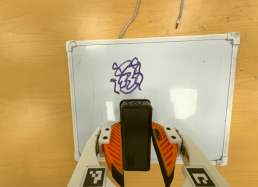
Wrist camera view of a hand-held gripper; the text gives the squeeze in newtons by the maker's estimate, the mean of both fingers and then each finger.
{"total": 5.2, "left": 4.0, "right": 6.3}